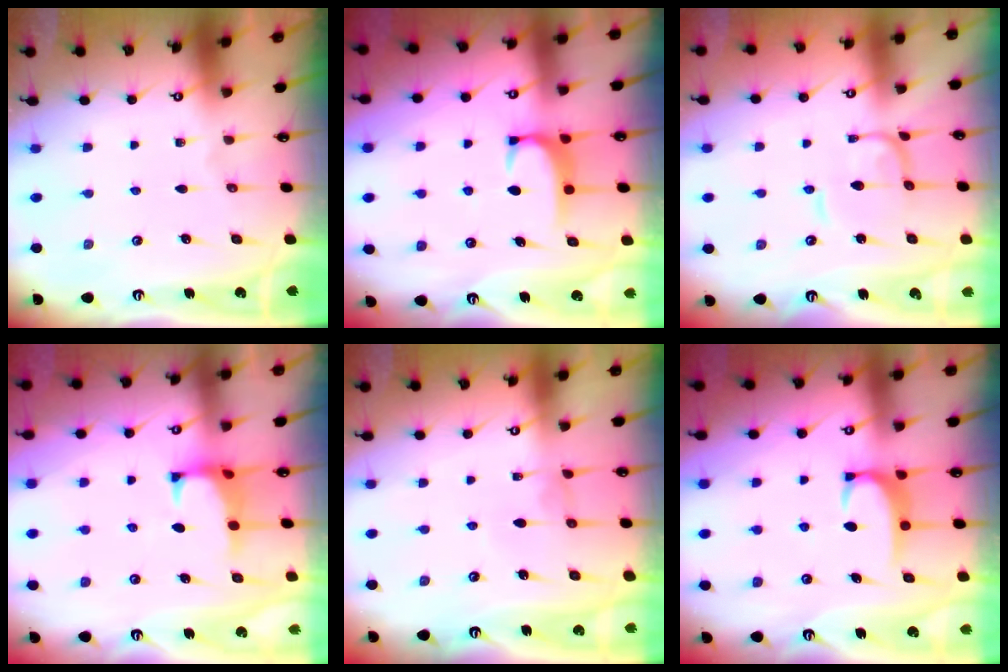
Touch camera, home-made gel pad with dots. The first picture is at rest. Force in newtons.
{"total": 2.0, "press": 1.9, "slide": 0.6}
{"total": 0.0}
{"total": 1.6, "press": 1.5, "slide": 0.6}
{"total": 0.8, "press": 0.6, "slide": 0.5}
{"total": 2.6, "press": 2.6, "slide": 0.4}